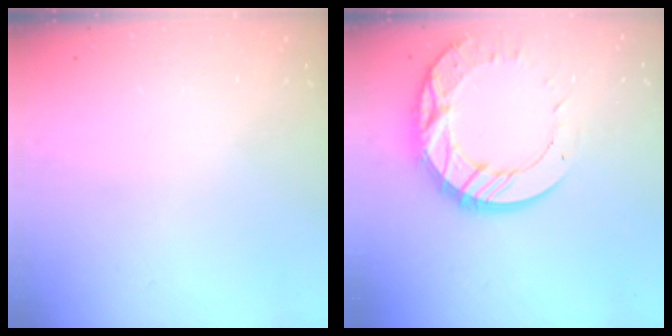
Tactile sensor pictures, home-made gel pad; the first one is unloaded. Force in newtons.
{"total": 16.6, "press": 16.5, "slide": 1.3}